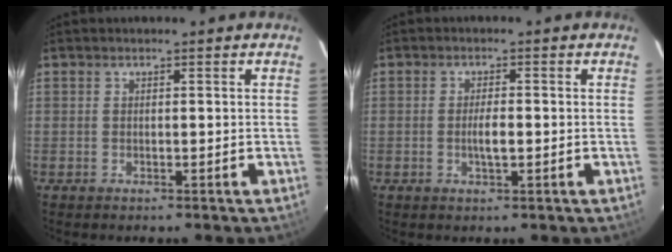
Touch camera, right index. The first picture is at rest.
{"total": 2.9, "force": [-0.5, 0.7, 2.7], "torque": [-0.049, -0.001, -0.008]}